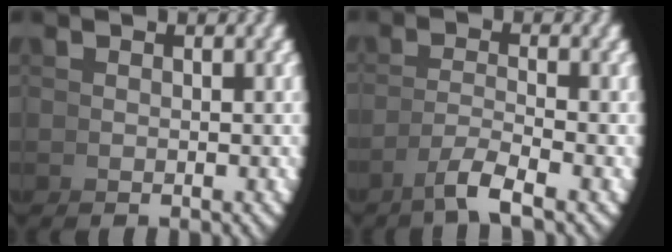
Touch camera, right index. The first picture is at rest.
{"total": 2.8, "force": [-1.6, -0.5, 2.2], "torque": [-0.038, -0.004, -0.023]}